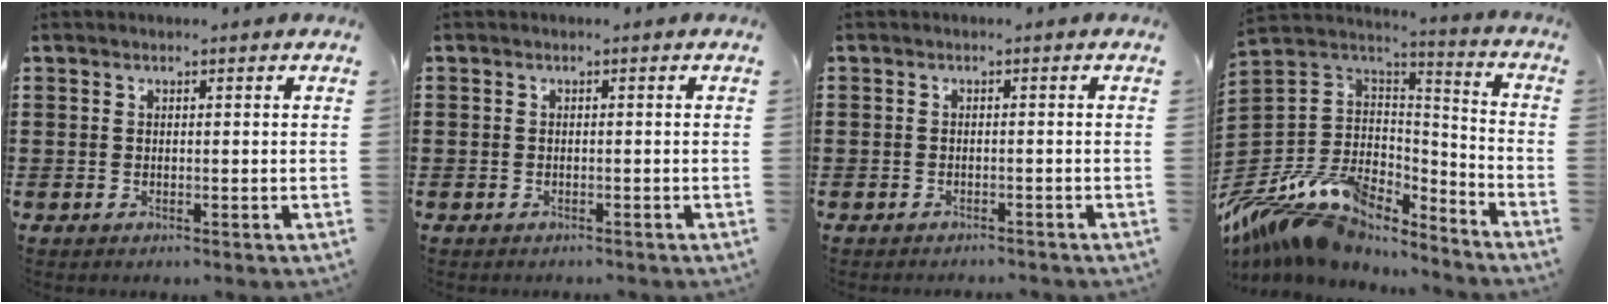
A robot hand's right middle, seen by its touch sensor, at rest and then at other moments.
{"total": 0.8, "force": [-0.7, 0.4, 0.0], "torque": [-0.002, 0.000, -0.015]}
{"total": 1.2, "force": [-1.2, 0.2, -0.2], "torque": [-0.001, 0.003, -0.027]}
{"total": 13.8, "force": [-10.6, 6.8, 5.7], "torque": [-0.138, 0.023, -0.198]}